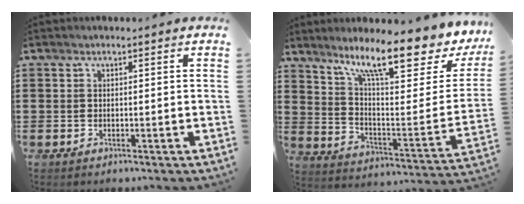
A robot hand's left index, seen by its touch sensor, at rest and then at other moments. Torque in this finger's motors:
{"motor_torque": [1.07, -1.07, 1.06, 0.21]}